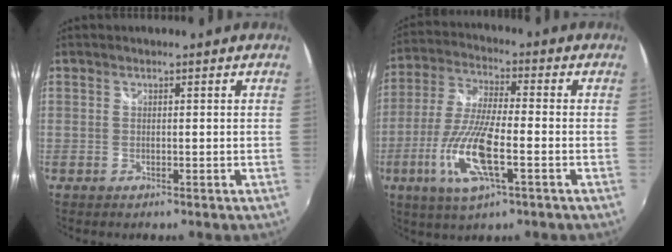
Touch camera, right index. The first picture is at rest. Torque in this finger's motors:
{"motor_torque": [1.24, -0.89, 0.37, 0.21]}